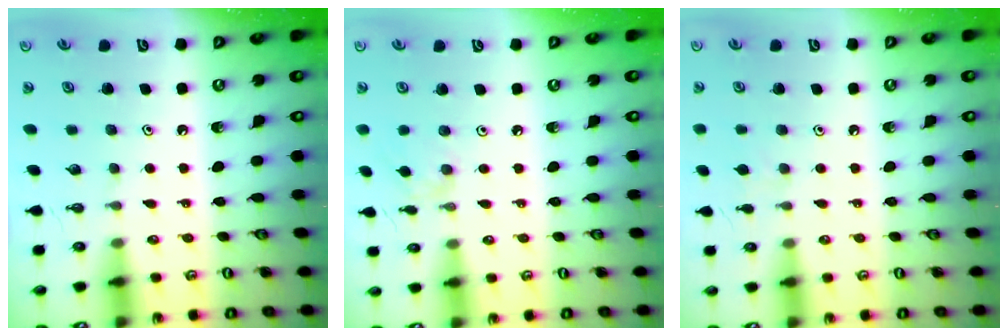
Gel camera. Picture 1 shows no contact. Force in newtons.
{"total": 1.4, "press": 1.4, "slide": 0.4}
{"total": 4.0, "press": 4.0, "slide": 0.7}